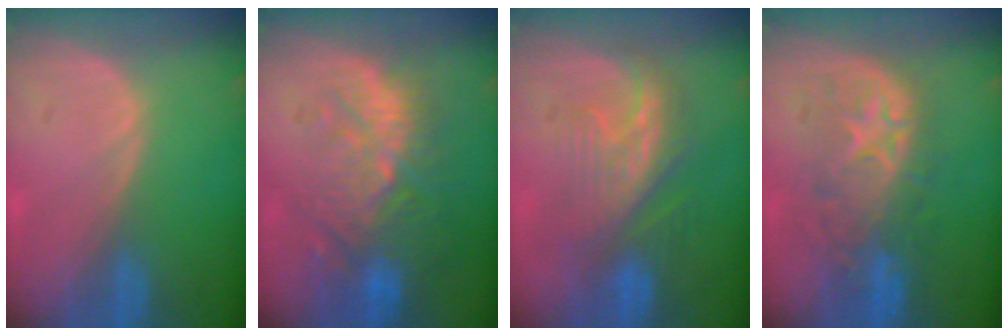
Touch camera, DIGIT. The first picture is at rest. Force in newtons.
{"total": 11.1, "press": 9.8, "slide": 5.3}
{"total": 7.9, "press": 7.8, "slide": 1.3}
{"total": 9.0, "press": 8.7, "slide": 2.3}